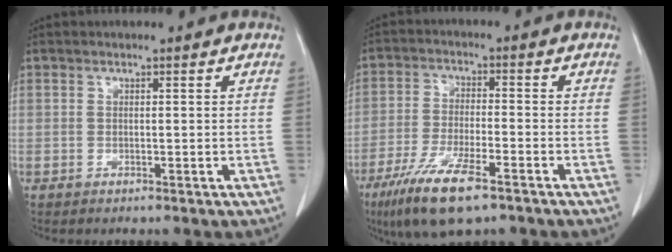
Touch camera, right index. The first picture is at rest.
{"total": 10.8, "force": [-6.8, 2.1, 8.1], "torque": [-0.156, -0.022, -0.117]}